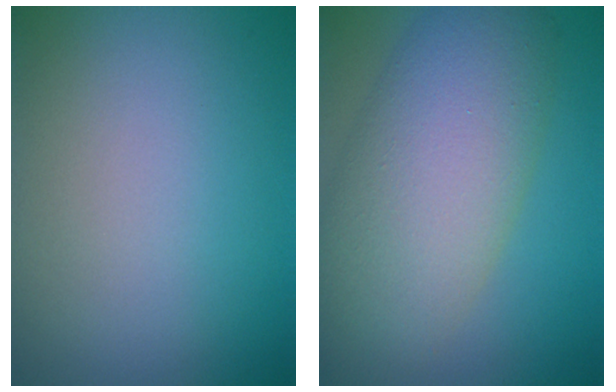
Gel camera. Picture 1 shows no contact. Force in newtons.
{"total": 9.1, "press": 9.1, "slide": 0.4}